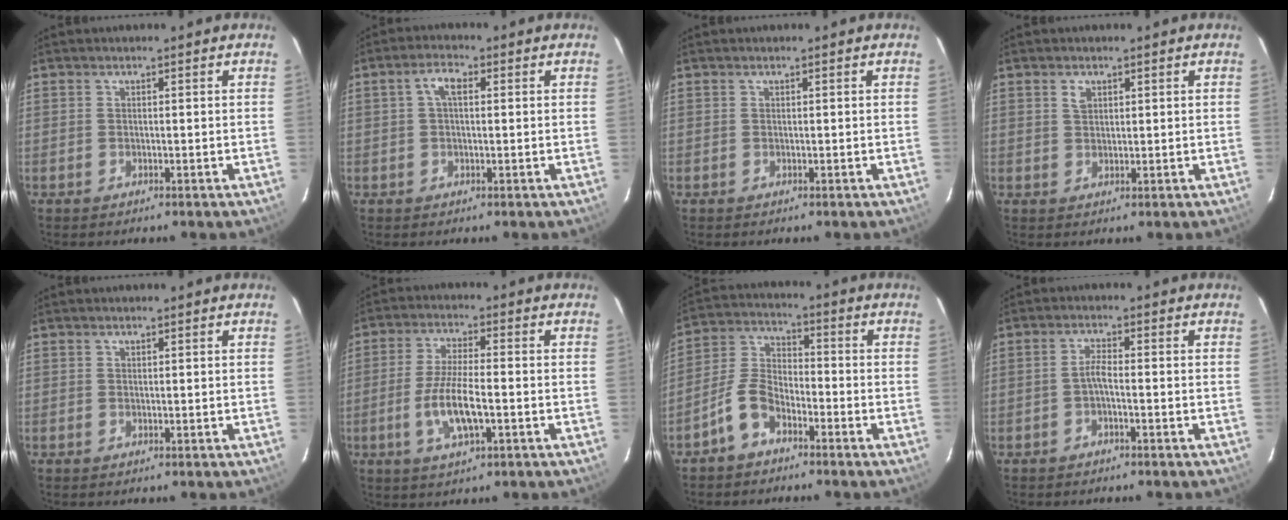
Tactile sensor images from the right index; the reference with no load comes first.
{"total": 3.4, "force": [0.8, 1.6, 2.9], "torque": [-0.056, 0.012, 0.016]}
{"total": 0.0}
{"total": 1.9, "force": [1.0, 1.3, 0.9], "torque": [-0.016, 0.005, 0.019]}
{"total": 0.0}
{"total": 8.6, "force": [-2.5, 2.3, 7.8], "torque": [-0.160, -0.007, -0.047]}
{"total": 7.3, "force": [-4.8, 4.0, 3.9], "torque": [-0.089, 0.020, -0.099]}
{"total": 1.9, "force": [-1.0, 0.2, 1.6], "torque": [-0.035, 0.005, -0.020]}